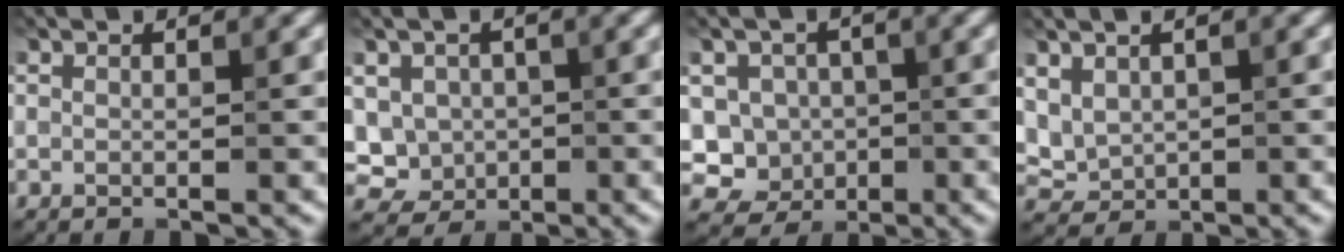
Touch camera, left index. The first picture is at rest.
{"total": 4.7, "force": [-0.1, 4.4, 1.6], "torque": [-0.022, 0.009, -0.014]}
{"total": 5.4, "force": [-0.8, 5.2, 1.3], "torque": [-0.003, 0.009, -0.034]}
{"total": 2.6, "force": [0.8, 2.1, 1.3], "torque": [-0.029, -0.005, 0.023]}